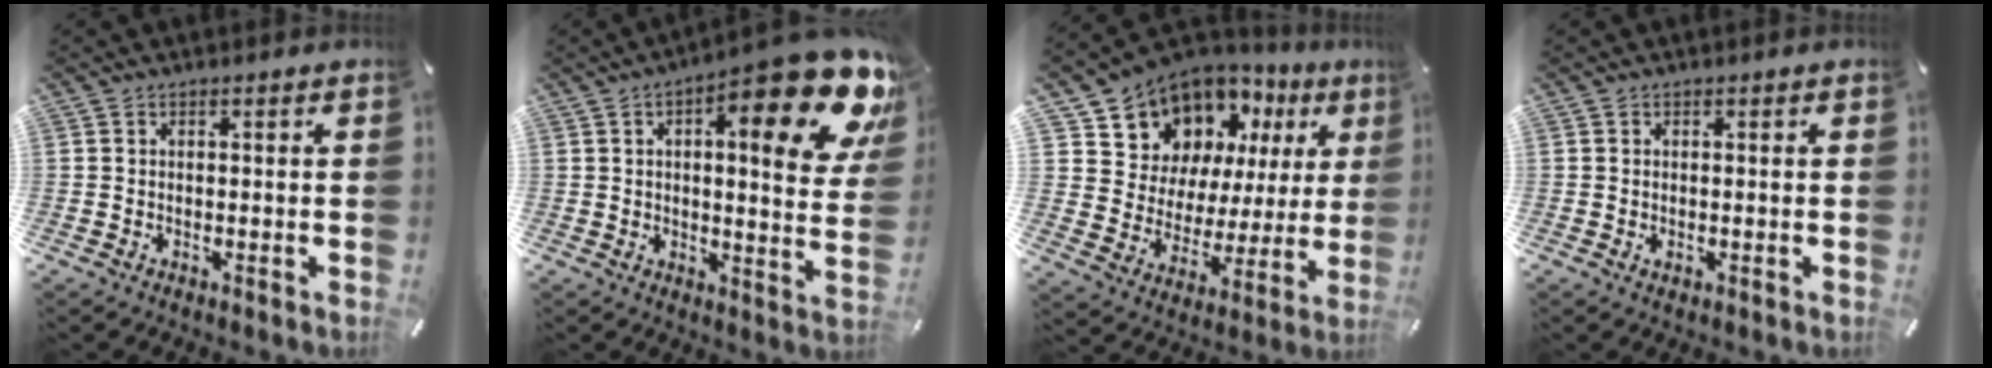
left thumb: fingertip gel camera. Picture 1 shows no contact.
{"total": 21.0, "force": [11.1, 5.8, 16.9], "torque": [-0.227, -0.081, 0.167]}
{"total": 11.8, "force": [8.4, 8.0, 1.8], "torque": [-0.058, -0.080, 0.158]}
{"total": 0.8, "force": [0.0, 0.7, 0.4], "torque": [0.000, 0.001, -0.003]}